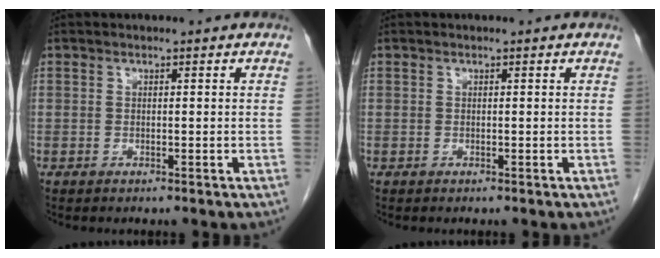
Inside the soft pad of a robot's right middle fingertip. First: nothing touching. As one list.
[{"total": 0.0}]